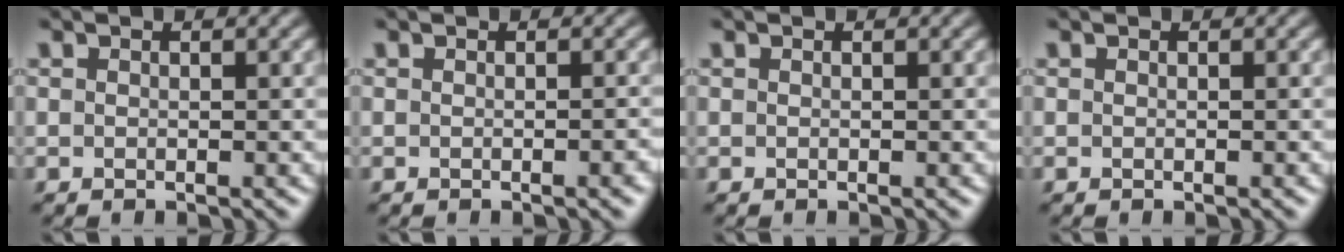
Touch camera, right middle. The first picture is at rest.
{"total": 1.1, "force": [-0.4, 0.2, 1.0], "torque": [-0.011, 0.001, -0.006]}
{"total": 0.0}
{"total": 0.0}